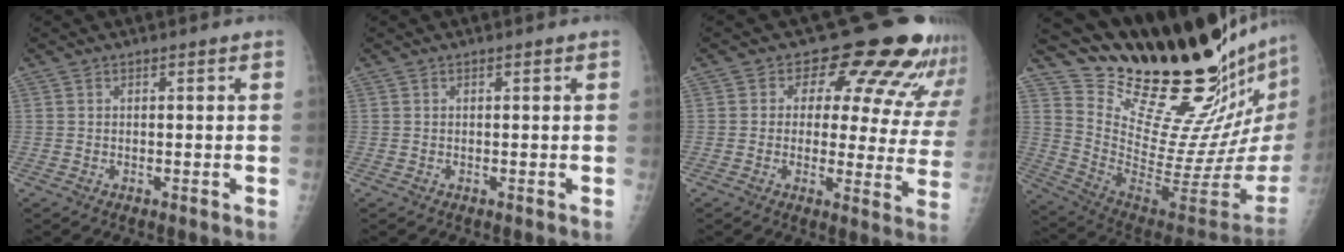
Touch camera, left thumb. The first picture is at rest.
{"total": 0.0}
{"total": 17.6, "force": [12.3, 8.4, 9.4], "torque": [-0.055, -0.057, 0.122]}
{"total": 29.6, "force": [25.1, 4.0, 15.2], "torque": [-0.200, -0.207, 0.378]}